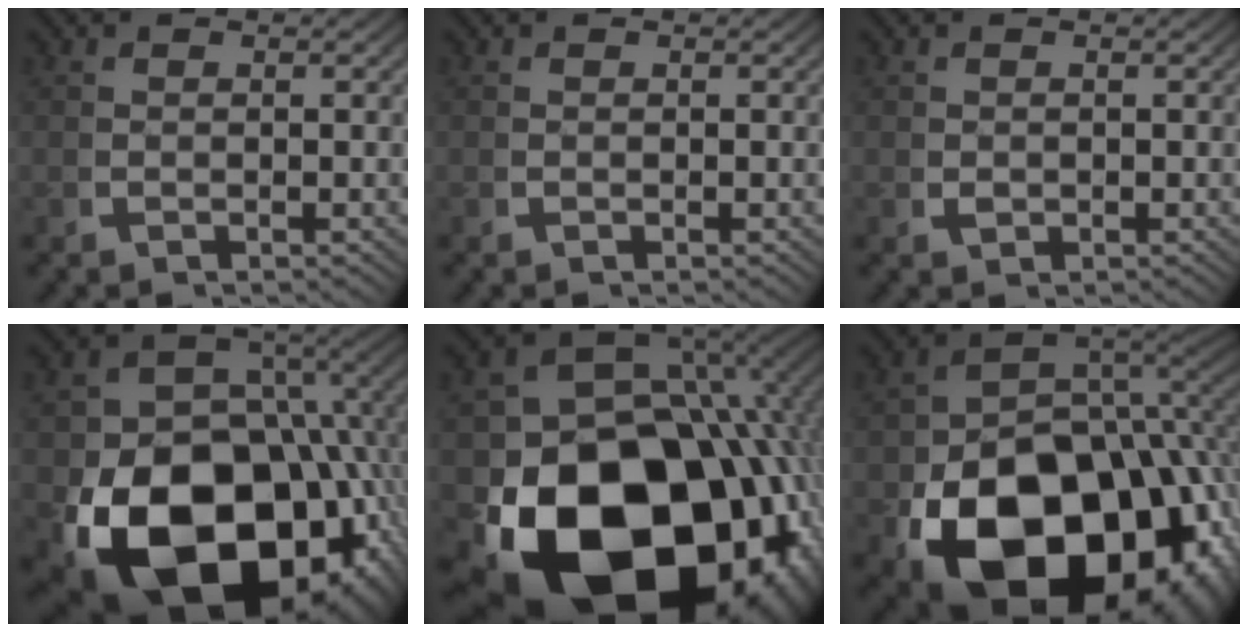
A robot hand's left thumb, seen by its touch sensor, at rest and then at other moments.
{"total": 1.4, "force": [0.1, -1.0, -0.9], "torque": [0.012, 0.010, -0.002]}
{"total": 0.5, "force": [0.4, 0.0, -0.3], "torque": [0.000, 0.005, 0.008]}
{"total": 23.7, "force": [-6.0, 14.8, 17.5], "torque": [-0.327, -0.076, -0.056]}
{"total": 29.2, "force": [-6.9, 17.7, 22.1], "torque": [-0.405, -0.085, -0.066]}
{"total": 26.0, "force": [-6.4, 16.1, 19.4], "torque": [-0.335, -0.060, -0.066]}